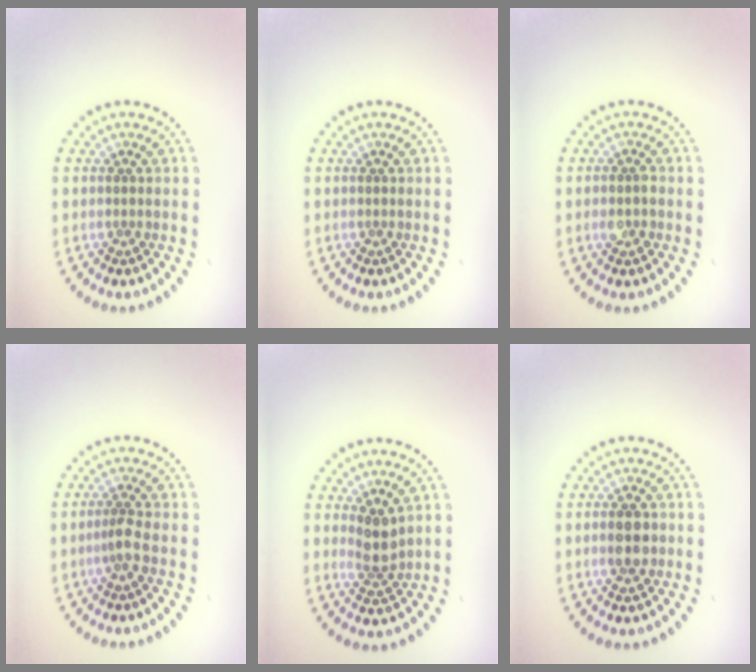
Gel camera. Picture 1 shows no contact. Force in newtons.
{"total": 0.0}
{"total": 1.6, "press": 1.6, "slide": 0.4}
{"total": 1.5, "press": 1.0, "slide": 1.0}
{"total": 2.3, "press": 2.0, "slide": 1.3}
{"total": 3.0, "press": 3.0, "slide": 0.2}